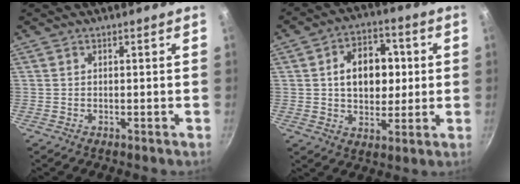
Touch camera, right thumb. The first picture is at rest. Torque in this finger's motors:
{"motor_torque": [0.09, 0.48, 0.87, 0.24, 0.16]}